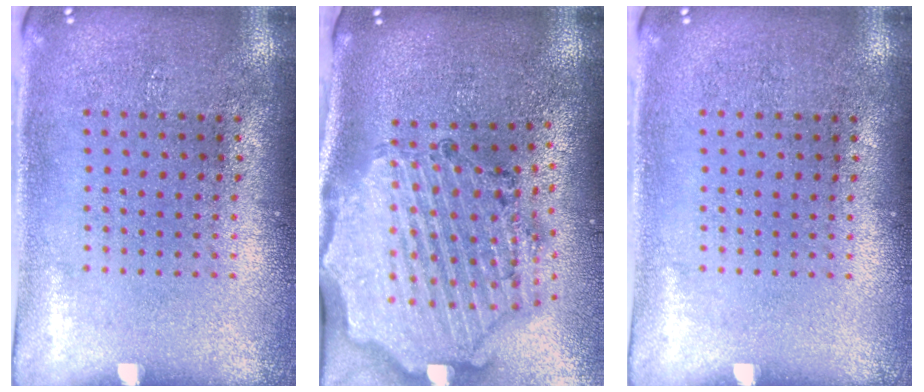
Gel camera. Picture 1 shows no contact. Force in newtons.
{"total": 2.9, "press": 2.6, "slide": 1.2}
{"total": 0.0}